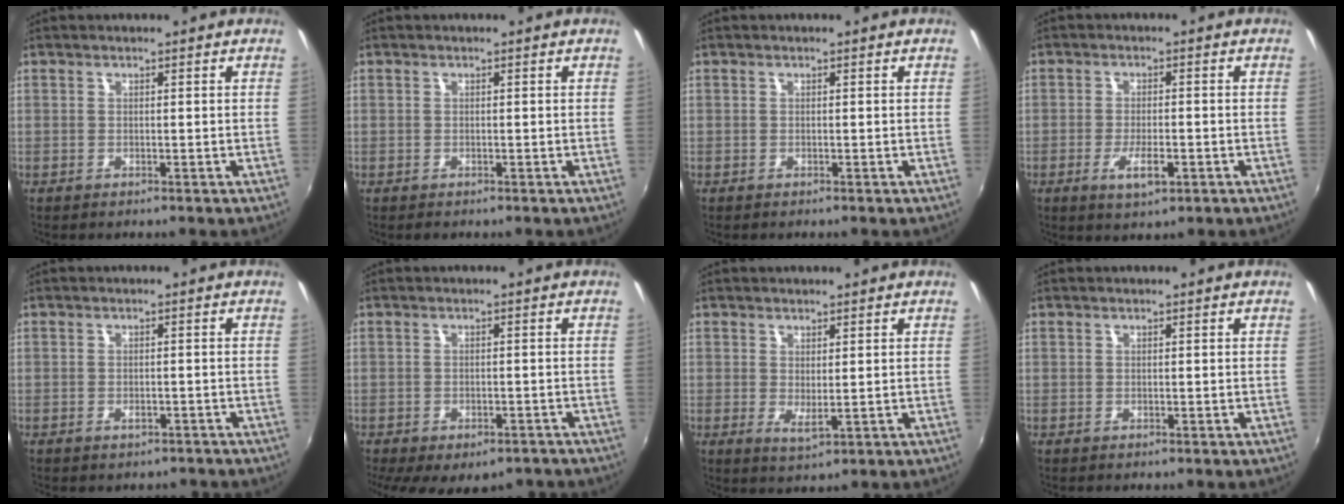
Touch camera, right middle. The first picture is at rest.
{"total": 0.8, "force": [-0.6, 0.5, 0.1], "torque": [-0.003, -0.001, -0.010]}
{"total": 0.0}
{"total": 5.2, "force": [-2.3, 1.6, 4.3], "torque": [-0.091, -0.009, -0.036]}
{"total": 2.5, "force": [-1.9, 1.2, 1.0], "torque": [-0.017, -0.003, -0.023]}
{"total": 11.9, "force": [-8.7, 5.2, 6.3], "torque": [-0.131, -0.032, -0.111]}
{"total": 2.5, "force": [0.3, 0.6, 2.4], "torque": [-0.041, -0.008, 0.009]}
{"total": 0.0}